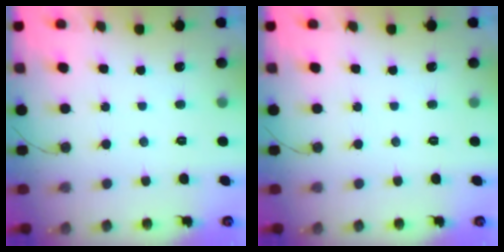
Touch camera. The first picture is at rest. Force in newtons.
{"total": 0.0}